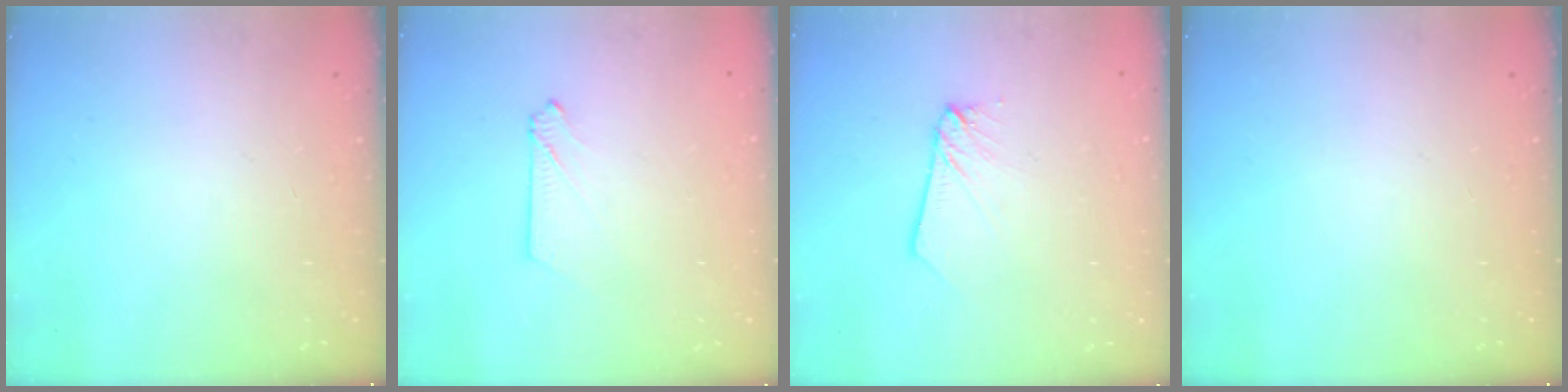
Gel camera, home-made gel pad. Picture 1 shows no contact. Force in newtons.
{"total": 2.1, "press": 2.1, "slide": 0.3}
{"total": 2.2, "press": 2.2, "slide": 0.1}
{"total": 0.0}